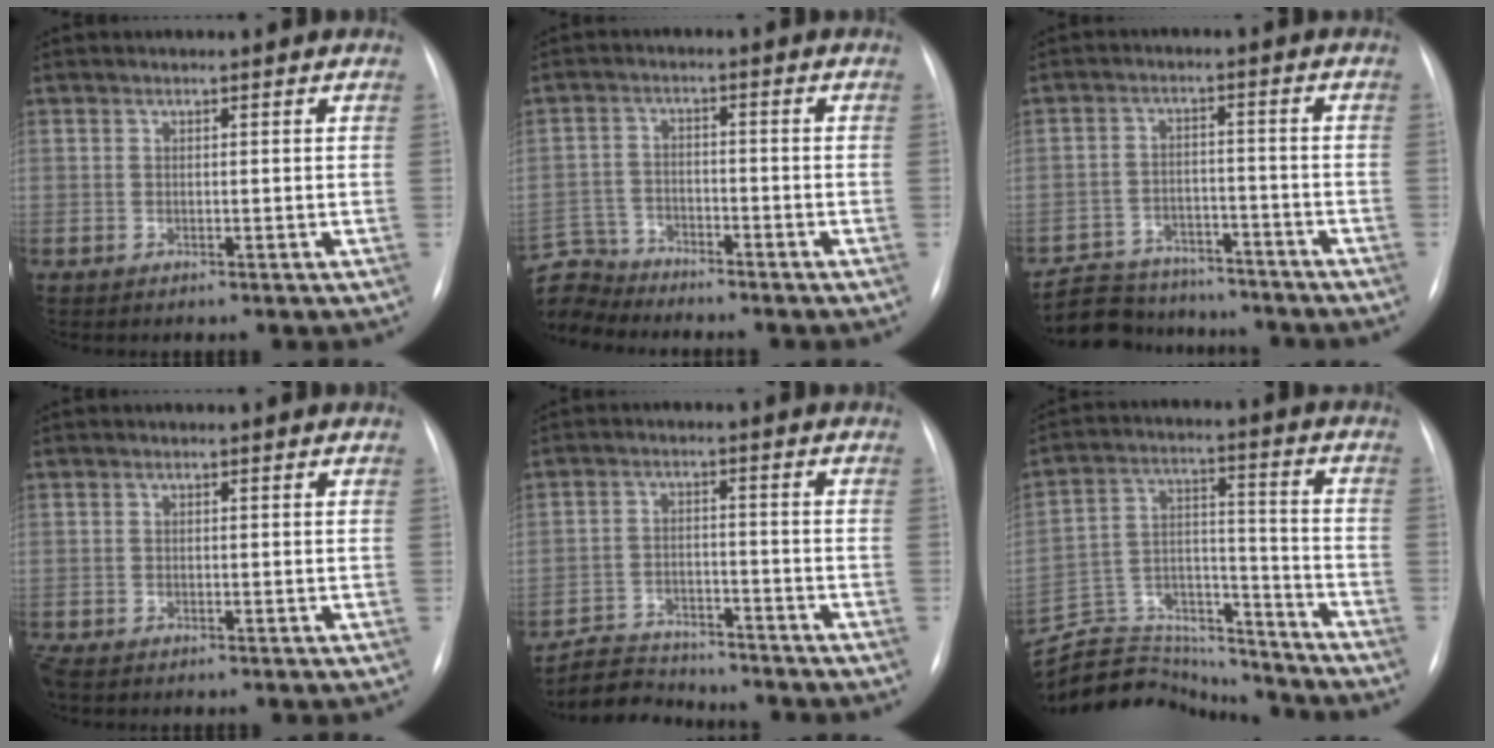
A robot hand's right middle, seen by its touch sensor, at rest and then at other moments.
{"total": 8.2, "force": [-7.9, 2.1, -0.3], "torque": [-0.006, 0.009, -0.154]}
{"total": 12.8, "force": [-11.4, 4.9, 2.7], "torque": [-0.053, 0.017, -0.165]}
{"total": 1.6, "force": [-1.3, 0.6, 0.8], "torque": [-0.018, -0.005, -0.020]}
{"total": 7.4, "force": [-7.0, 2.1, 0.3], "torque": [-0.010, 0.007, -0.120]}
{"total": 20.6, "force": [-19.8, 4.7, 3.2], "torque": [-0.081, 0.045, -0.300]}